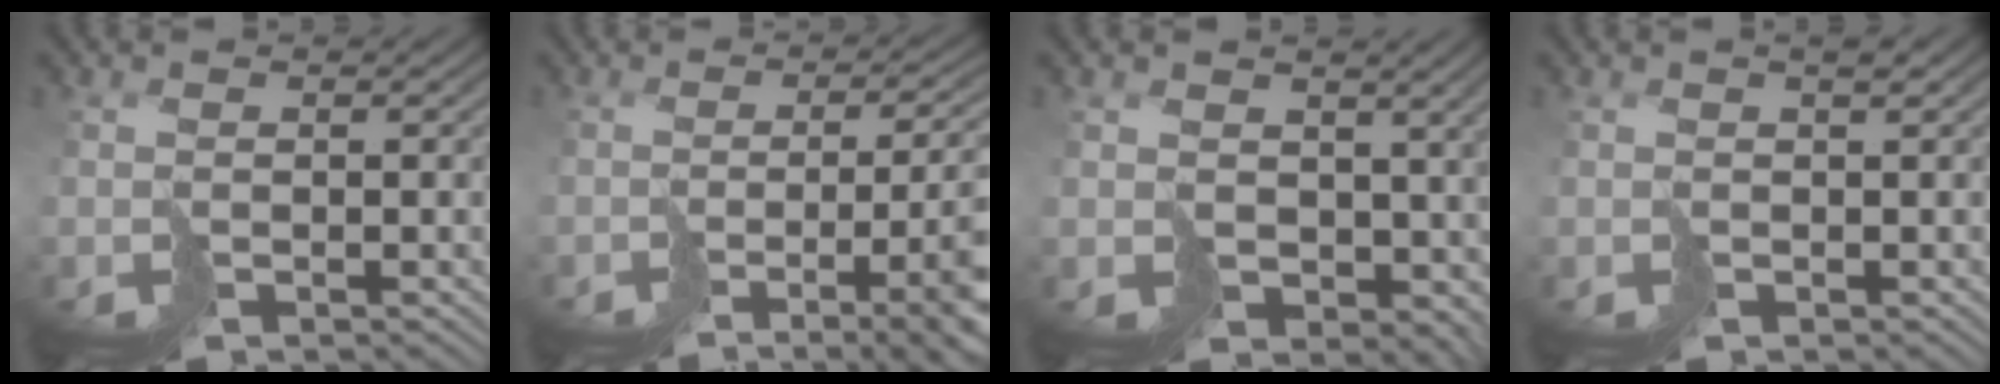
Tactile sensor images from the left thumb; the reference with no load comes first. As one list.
[{"total": 12.0, "force": [-4.1, 4.1, 10.6], "torque": [-0.133, -0.017, -0.048]}, {"total": 7.5, "force": [0.3, 6.2, 4.2], "torque": [-0.083, -0.032, 0.018]}, {"total": 1.2, "force": [0.5, 0.2, 1.0], "torque": [-0.014, 0.006, 0.008]}]